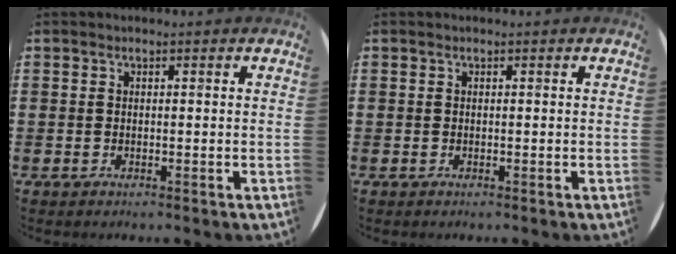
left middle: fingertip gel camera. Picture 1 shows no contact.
{"total": 0.0}